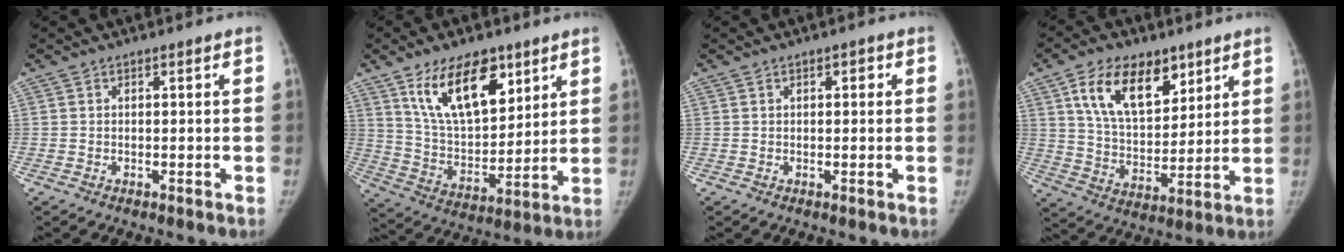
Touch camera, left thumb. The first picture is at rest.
{"total": 17.0, "force": [9.5, 8.5, 11.2], "torque": [-0.144, -0.050, 0.181]}
{"total": 1.3, "force": [0.4, 0.8, 0.9], "torque": [-0.005, 0.002, 0.005]}
{"total": 15.5, "force": [8.1, 8.8, 9.9], "torque": [-0.131, -0.038, 0.152]}